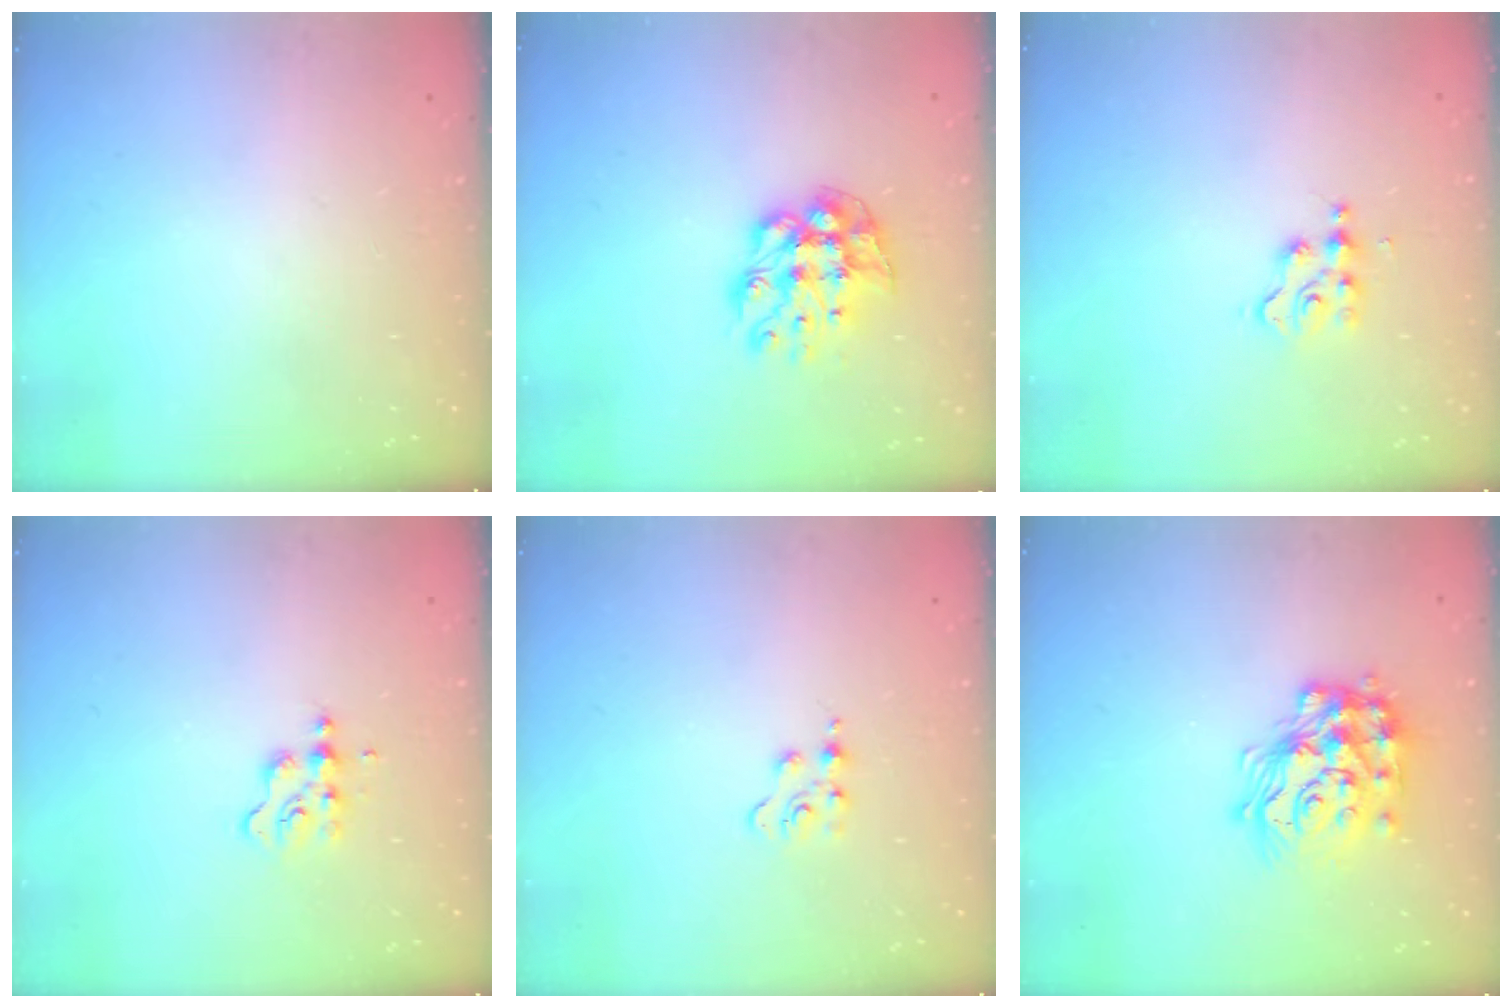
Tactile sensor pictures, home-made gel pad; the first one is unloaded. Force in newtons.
{"total": 11.2, "press": 11.2, "slide": 0.9}
{"total": 2.7, "press": 2.6, "slide": 0.3}
{"total": 3.1, "press": 3.1, "slide": 0.3}
{"total": 3.1, "press": 3.0, "slide": 0.4}
{"total": 20.3, "press": 20.3, "slide": 1.4}